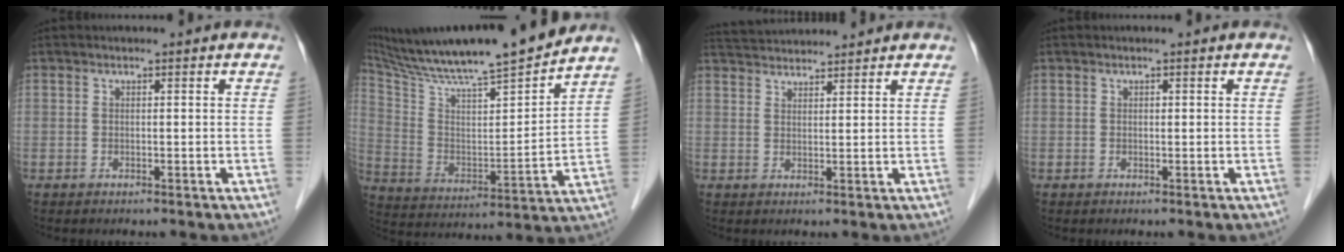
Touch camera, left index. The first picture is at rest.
{"total": 22.3, "force": [19.7, 0.2, 10.4], "torque": [-0.182, -0.015, 0.318]}
{"total": 6.6, "force": [6.5, 0.4, 1.3], "torque": [-0.031, 0.038, 0.108]}
{"total": 0.0}